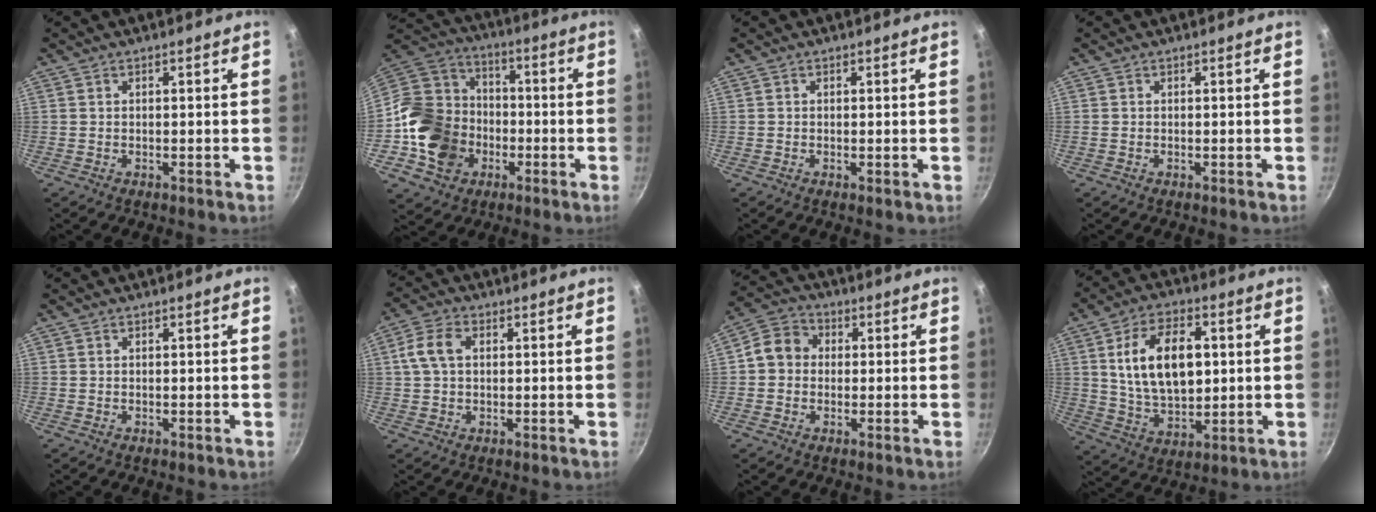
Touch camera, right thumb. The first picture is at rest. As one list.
[{"total": 19.0, "force": [-5.2, 15.4, 9.8], "torque": [-0.171, 0.045, -0.094]}, {"total": 0.6, "force": [-0.2, 0.1, 0.6], "torque": [-0.014, -0.004, -0.003]}, {"total": 0.0}, {"total": 0.0}, {"total": 5.9, "force": [1.2, 3.8, 4.3], "torque": [-0.089, 0.015, 0.020]}, {"total": 7.0, "force": [0.1, 6.1, 3.4], "torque": [-0.046, 0.023, -0.011]}, {"total": 16.1, "force": [3.1, 9.4, 12.7], "torque": [-0.197, -0.006, 0.059]}]